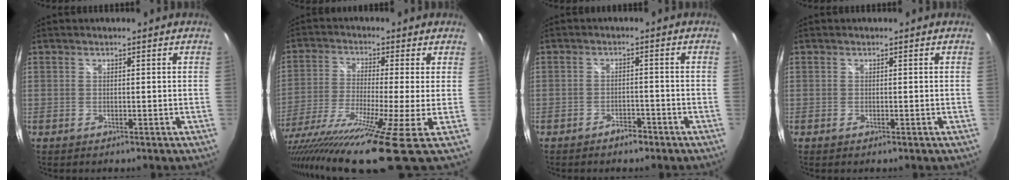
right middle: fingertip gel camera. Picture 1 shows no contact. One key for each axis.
{"total": 20.3, "fx": -13.2, "fy": -0.2, "fz": 15.4, "tx": -0.285, "ty": -0.093, "tz": -0.226}
{"total": 2.7, "fx": -2.2, "fy": 1.3, "fz": 0.9, "tx": -0.020, "ty": 0.005, "tz": -0.029}
{"total": 0.0}